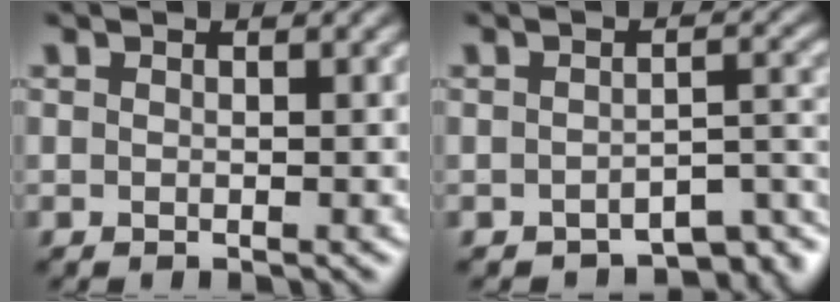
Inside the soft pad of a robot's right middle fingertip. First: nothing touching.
{"total": 5.0, "force": [-4.2, 1.6, 2.1], "torque": [-0.018, -0.008, -0.049]}